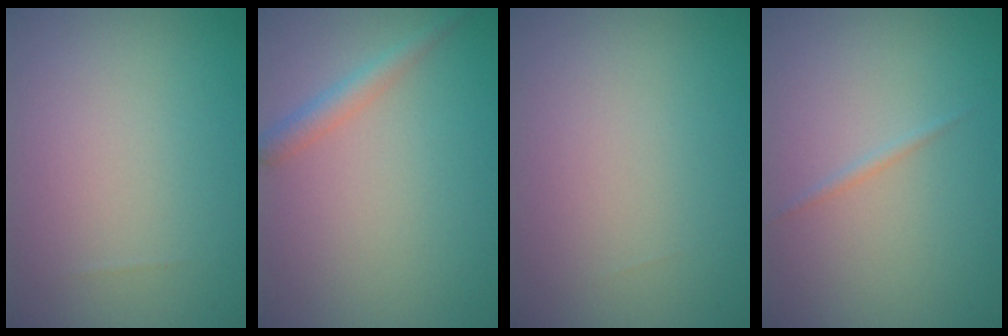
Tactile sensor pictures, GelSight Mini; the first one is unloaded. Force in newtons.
{"total": 1.9, "press": 1.9, "slide": 0.1}
{"total": 0.0}
{"total": 0.6, "press": 0.6, "slide": 0.1}